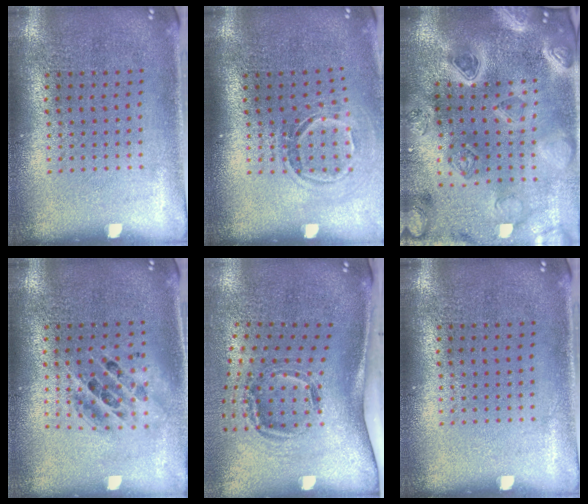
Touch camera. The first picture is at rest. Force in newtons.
{"total": 1.6, "press": 1.1, "slide": 1.2}
{"total": 5.1, "press": 4.3, "slide": 2.8}
{"total": 1.4, "press": 1.2, "slide": 0.7}
{"total": 1.9, "press": 1.3, "slide": 1.5}
{"total": 0.0}